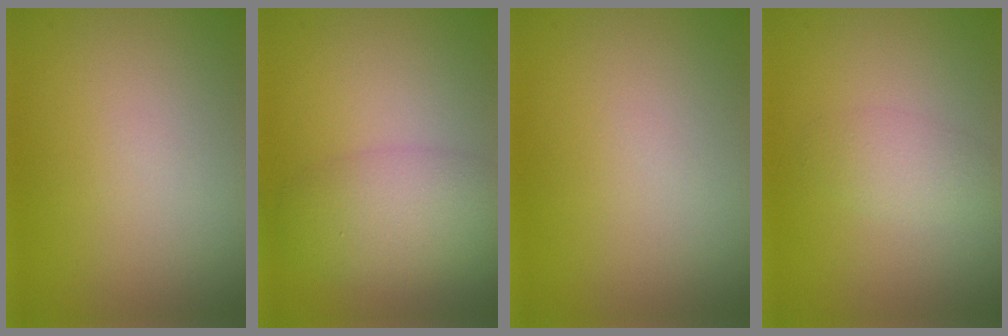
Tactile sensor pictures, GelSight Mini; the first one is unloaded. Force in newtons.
{"total": 5.0, "press": 5.0, "slide": 0.3}
{"total": 0.0}
{"total": 1.8, "press": 1.8, "slide": 0.1}